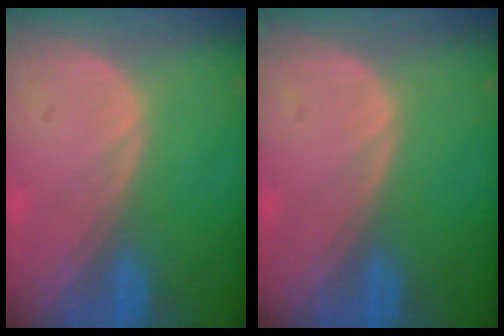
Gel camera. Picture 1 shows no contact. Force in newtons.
{"total": 0.0}